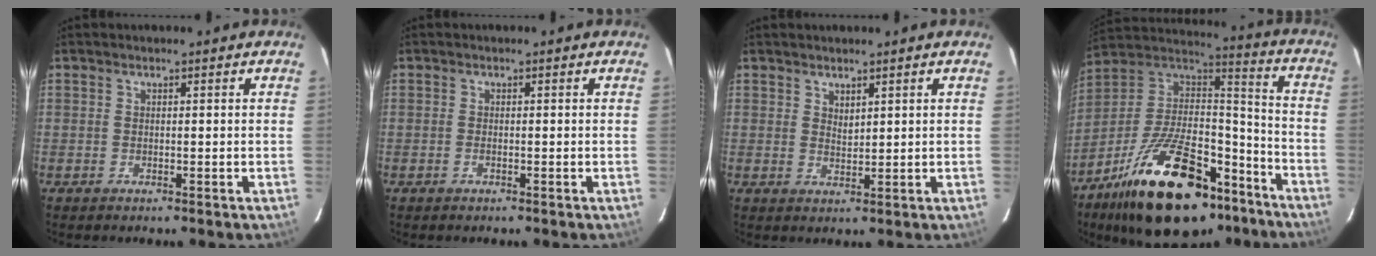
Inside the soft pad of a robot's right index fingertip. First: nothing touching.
{"total": 0.5, "force": [-0.3, 0.2, 0.4], "torque": [-0.008, 0.000, -0.006]}
{"total": 1.8, "force": [1.4, 0.8, 0.8], "torque": [-0.012, 0.000, 0.027]}
{"total": 28.9, "force": [-18.1, 13.0, 18.3], "torque": [-0.332, 0.010, -0.278]}